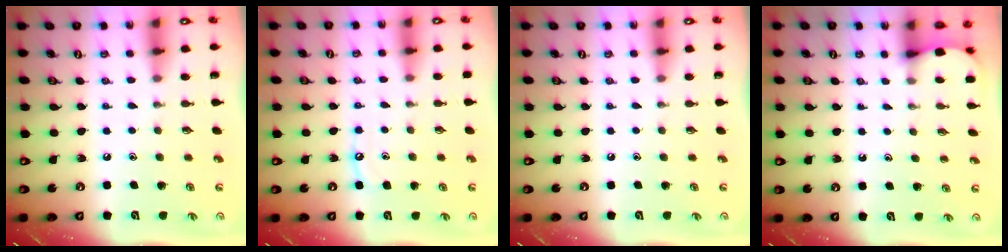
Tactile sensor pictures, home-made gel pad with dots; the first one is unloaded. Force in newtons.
{"total": 4.9, "press": 4.9, "slide": 0.5}
{"total": 0.0}
{"total": 2.6, "press": 2.6, "slide": 0.3}